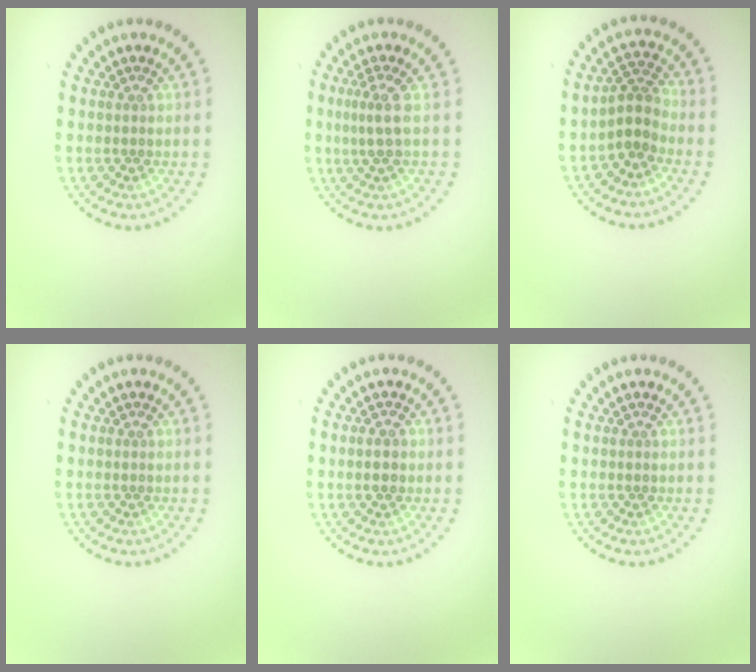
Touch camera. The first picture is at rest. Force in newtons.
{"total": 2.1, "press": 1.4, "slide": 1.6}
{"total": 2.5, "press": 2.0, "slide": 1.6}
{"total": 0.0}
{"total": 1.0, "press": 1.0, "slide": 0.0}
{"total": 0.0}